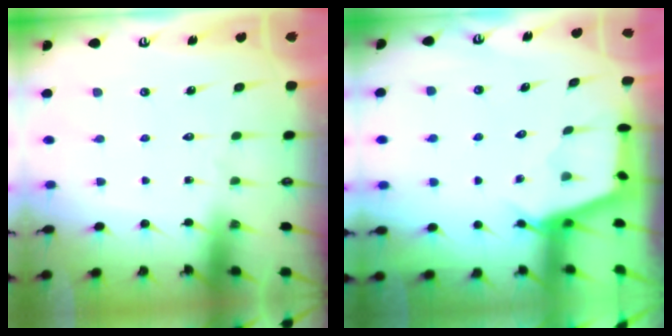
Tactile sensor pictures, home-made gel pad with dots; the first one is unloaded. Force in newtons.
{"total": 2.0, "press": 2.0, "slide": 0.2}